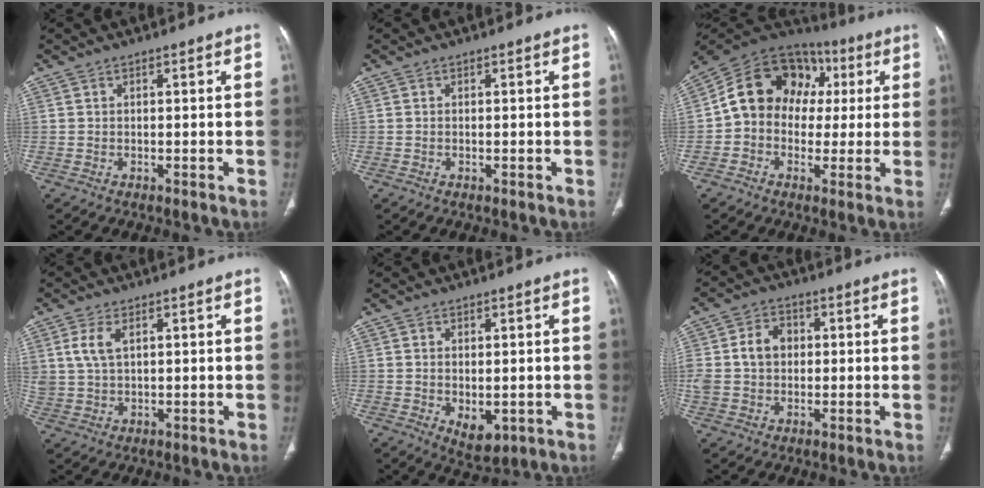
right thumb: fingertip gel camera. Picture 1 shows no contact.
{"total": 0.0}
{"total": 16.3, "force": [2.1, 13.0, 9.6], "torque": [-0.125, 0.044, 0.023]}
{"total": 4.9, "force": [1.9, 2.7, 3.6], "torque": [-0.081, -0.003, 0.043]}
{"total": 5.2, "force": [-1.0, 3.1, 4.0], "torque": [-0.053, -0.009, 0.000]}
{"total": 8.6, "force": [0.8, 6.7, 5.2], "torque": [-0.092, 0.018, 0.016]}